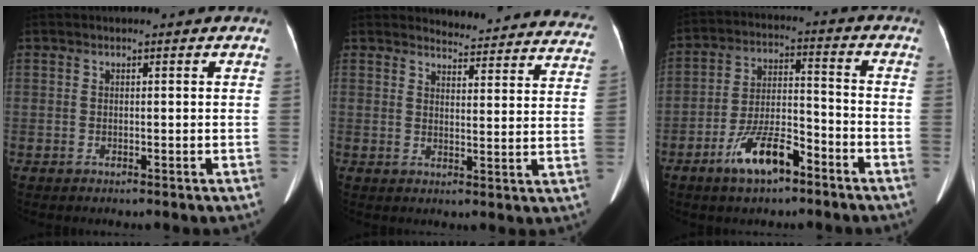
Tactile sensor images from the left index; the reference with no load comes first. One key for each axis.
{"total": 19.6, "fx": 19.2, "fy": 3.0, "fz": 2.7, "tx": -0.011, "ty": -0.082, "tz": 0.194}
{"total": 9.6, "fx": -6.1, "fy": 3.0, "fz": 6.8, "tx": -0.136, "ty": 0.004, "tz": -0.108}